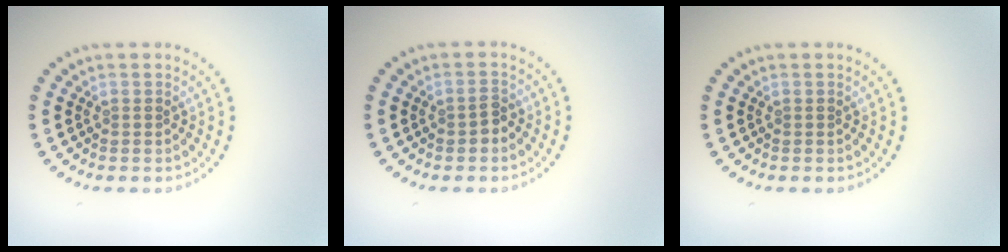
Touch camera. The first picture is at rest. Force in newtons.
{"total": 1.3, "press": 1.3, "slide": 0.3}
{"total": 0.0}